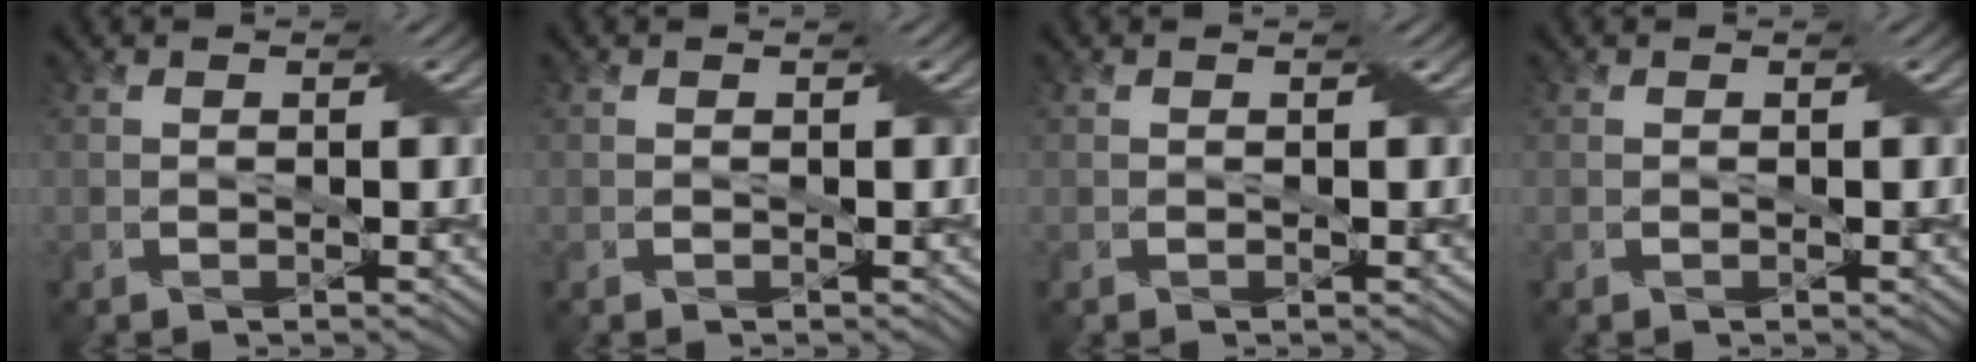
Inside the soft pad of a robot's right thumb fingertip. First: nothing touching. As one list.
[{"total": 0.0}, {"total": 0.0}, {"total": 0.0}]